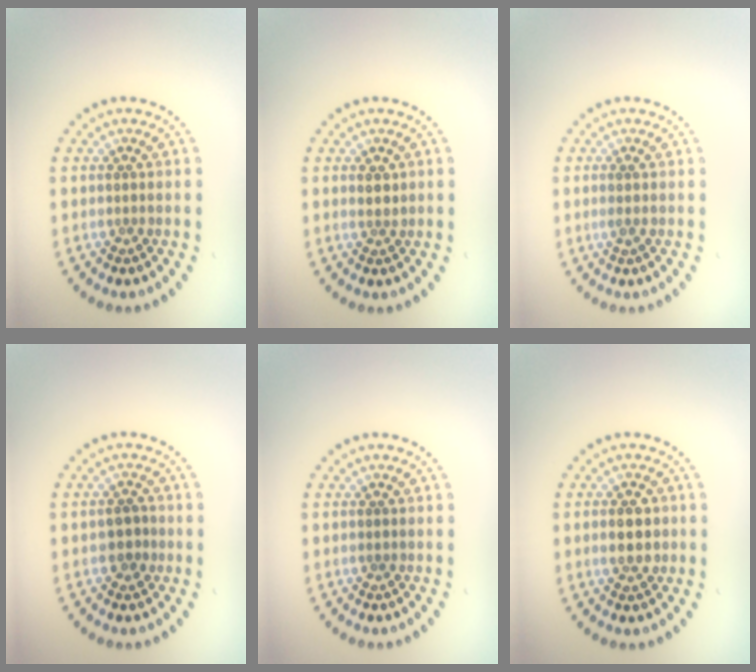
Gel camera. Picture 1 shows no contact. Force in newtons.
{"total": 1.0, "press": 0.9, "slide": 0.5}
{"total": 0.7, "press": 0.5, "slide": 0.5}
{"total": 1.3, "press": 1.2, "slide": 0.6}
{"total": 0.5, "press": 0.5, "slide": 0.1}
{"total": 2.7, "press": 2.7, "slide": 0.3}